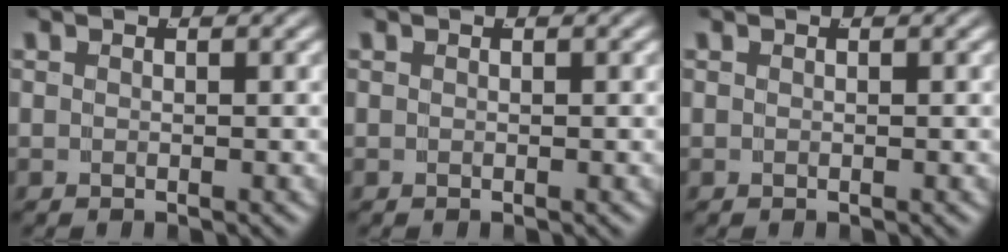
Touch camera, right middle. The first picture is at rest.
{"total": 0.0}
{"total": 0.0}